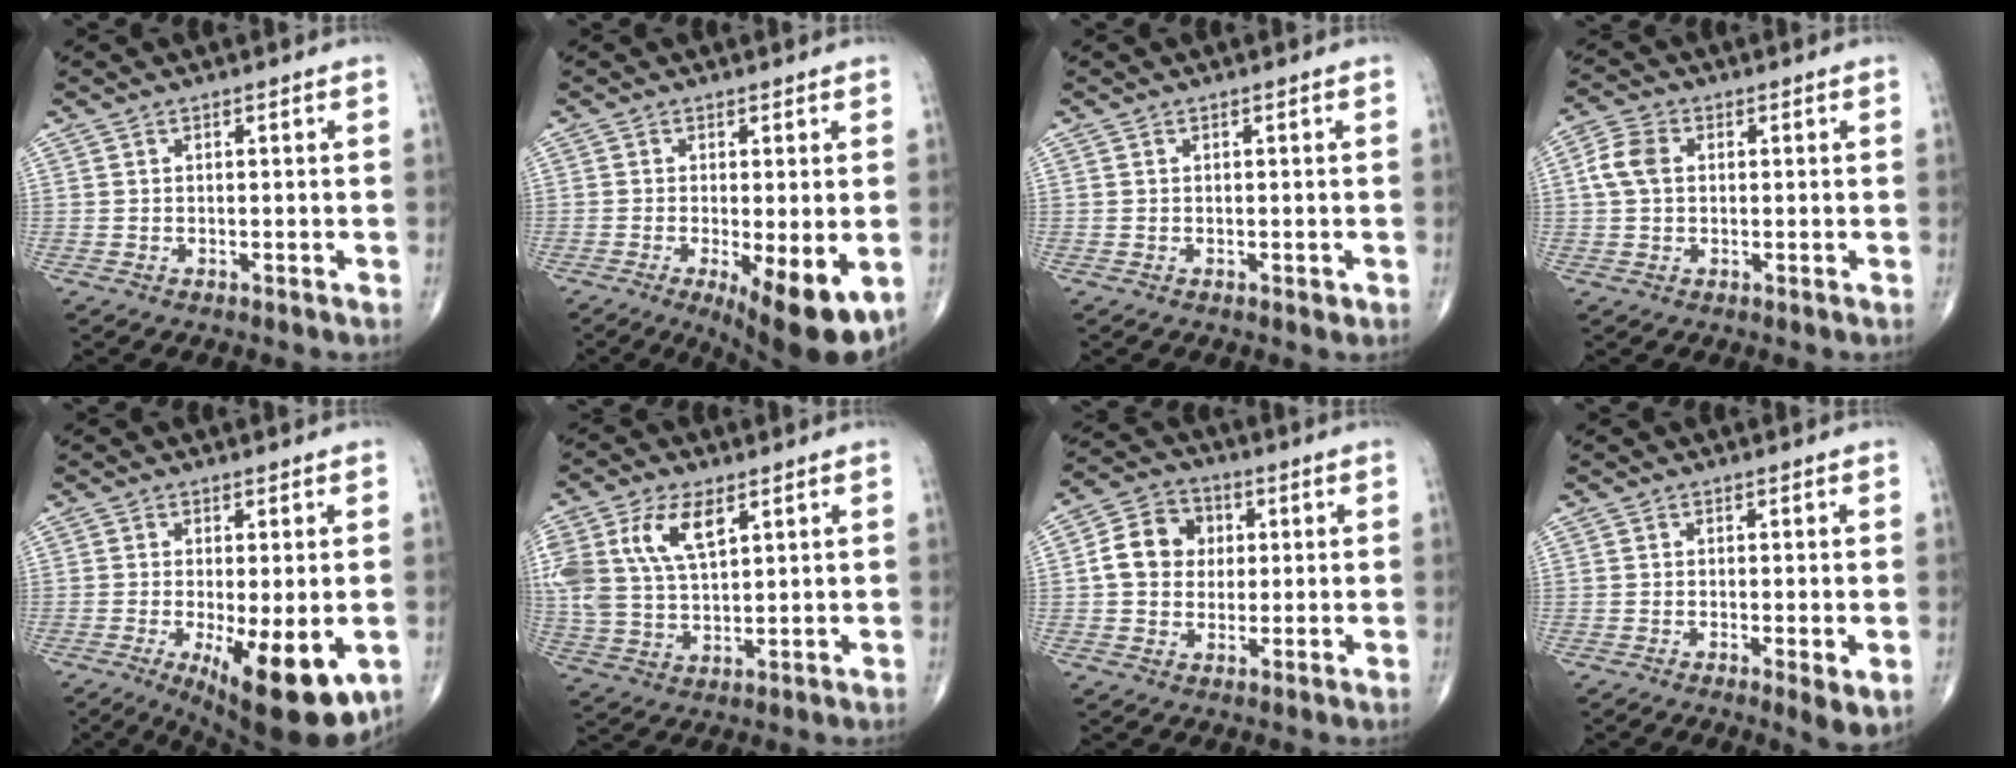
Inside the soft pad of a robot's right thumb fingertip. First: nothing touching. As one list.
[{"total": 11.2, "force": [-3.5, 3.2, 10.1], "torque": [-0.145, -0.023, -0.046]}, {"total": 0.0}, {"total": 5.4, "force": [0.7, 3.9, 3.7], "torque": [-0.082, 0.014, 0.008]}, {"total": 13.8, "force": [-4.3, 4.5, 12.4], "torque": [-0.164, -0.022, -0.050]}, {"total": 12.3, "force": [5.1, 6.4, 9.2], "torque": [-0.189, -0.006, 0.106]}, {"total": 9.5, "force": [1.1, 8.0, 5.1], "torque": [-0.061, 0.011, 0.009]}, {"total": 3.5, "force": [-0.7, 0.7, 3.3], "torque": [-0.058, -0.014, -0.015]}]